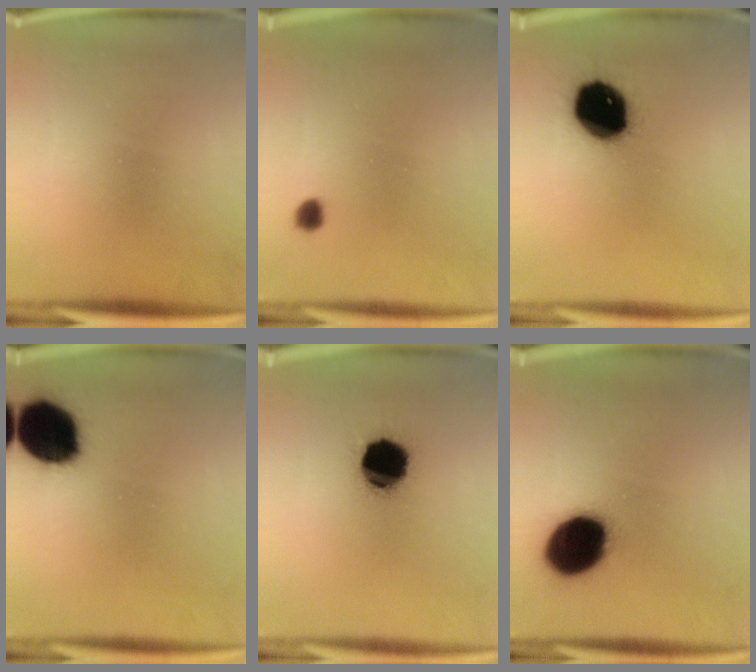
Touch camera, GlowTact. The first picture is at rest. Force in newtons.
{"total": 1.7}
{"total": 17.4}
{"total": 18.2}
{"total": 14.9}
{"total": 19.1}